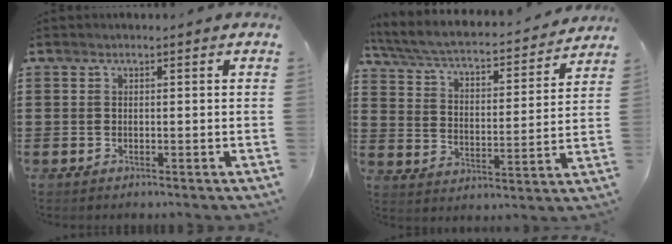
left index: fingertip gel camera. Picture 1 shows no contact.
{"total": 4.3, "force": [3.8, 0.4, 1.9], "torque": [-0.058, -0.035, 0.057]}